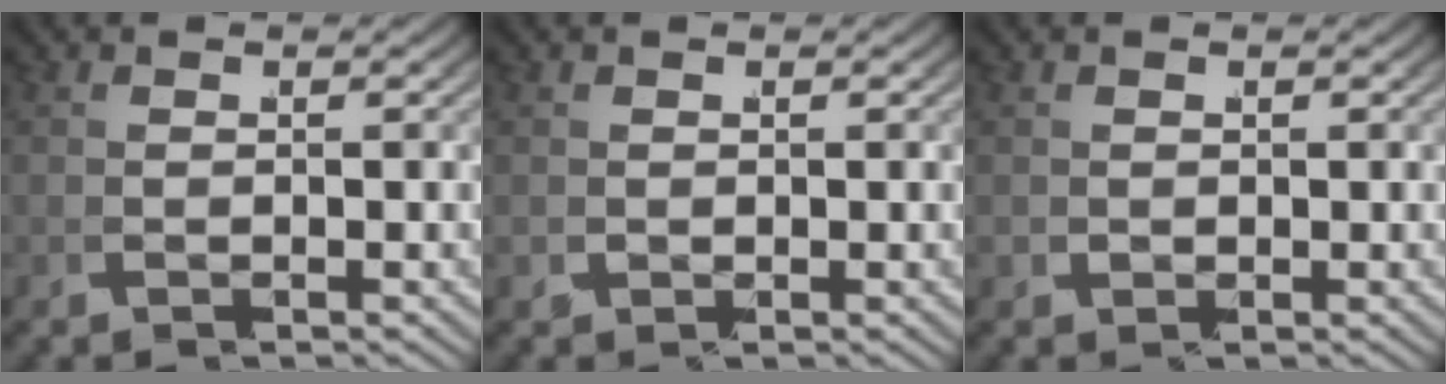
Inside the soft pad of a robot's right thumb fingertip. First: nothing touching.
{"total": 1.3, "force": [0.3, 1.2, 0.3], "torque": [-0.018, 0.001, 0.006]}
{"total": 1.2, "force": [0.4, 1.1, 0.4], "torque": [-0.018, 0.001, 0.007]}